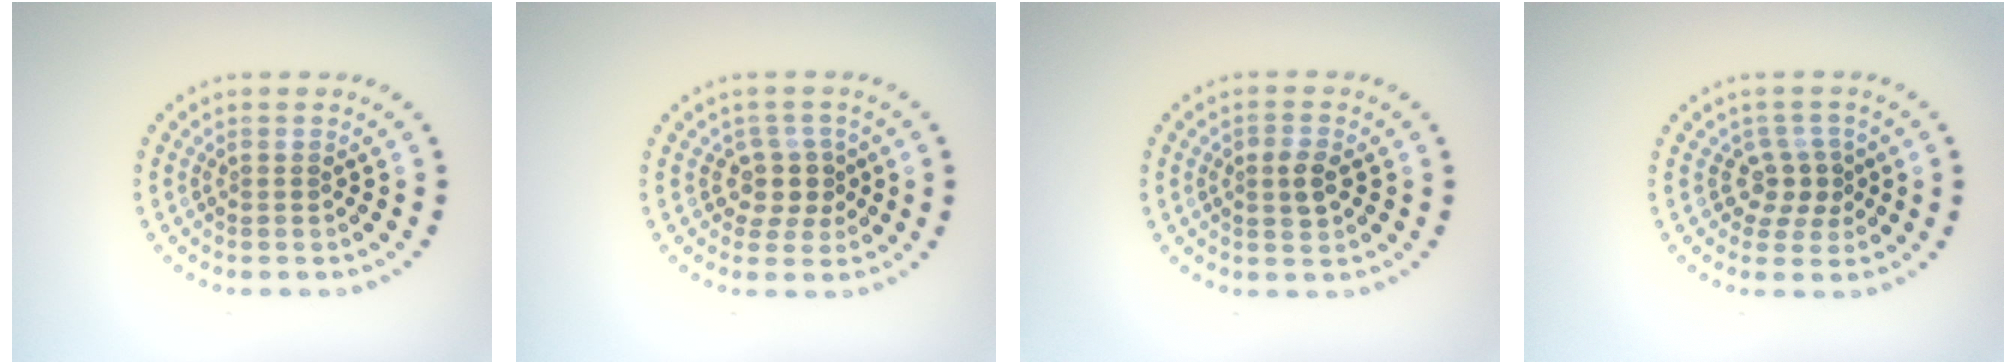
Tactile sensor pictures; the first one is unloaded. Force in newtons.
{"total": 2.6, "press": 2.1, "slide": 1.5}
{"total": 2.0, "press": 2.0, "slide": 0.1}
{"total": 2.5, "press": 2.0, "slide": 1.5}